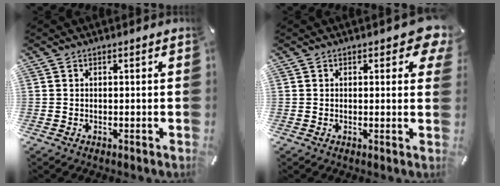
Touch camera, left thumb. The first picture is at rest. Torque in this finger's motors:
{"motor_torque": [0.34, 0.16, 0.21, -0.15, 0.06]}